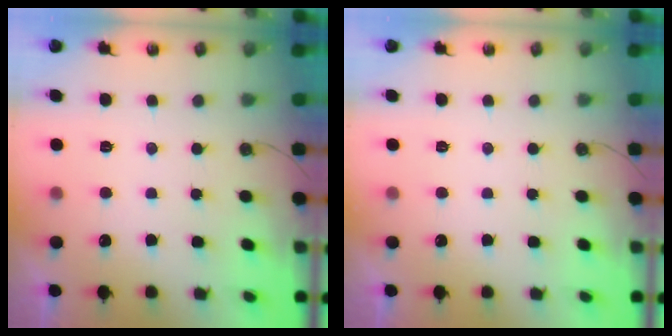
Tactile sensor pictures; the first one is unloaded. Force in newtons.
{"total": 0.0}